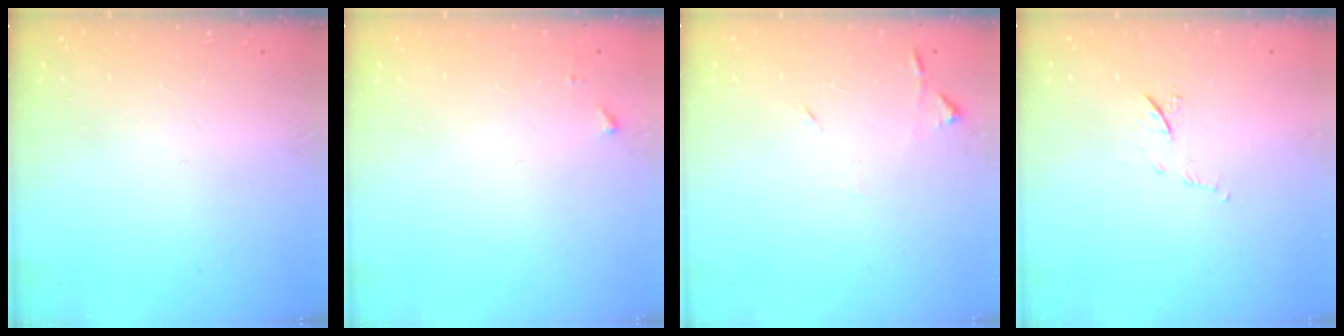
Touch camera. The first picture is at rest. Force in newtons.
{"total": 3.8, "press": 3.8, "slide": 0.5}
{"total": 6.7, "press": 6.7, "slide": 0.7}
{"total": 7.0, "press": 7.0, "slide": 0.7}